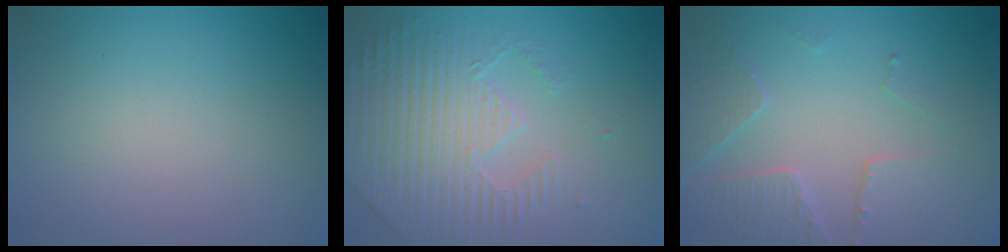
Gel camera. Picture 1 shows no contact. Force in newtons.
{"total": 4.3, "press": 4.2, "slide": 1.1}
{"total": 3.6, "press": 3.2, "slide": 1.5}